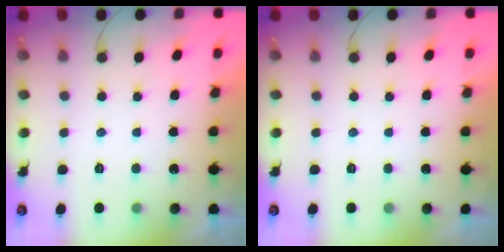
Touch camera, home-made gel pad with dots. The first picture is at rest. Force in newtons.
{"total": 0.0}